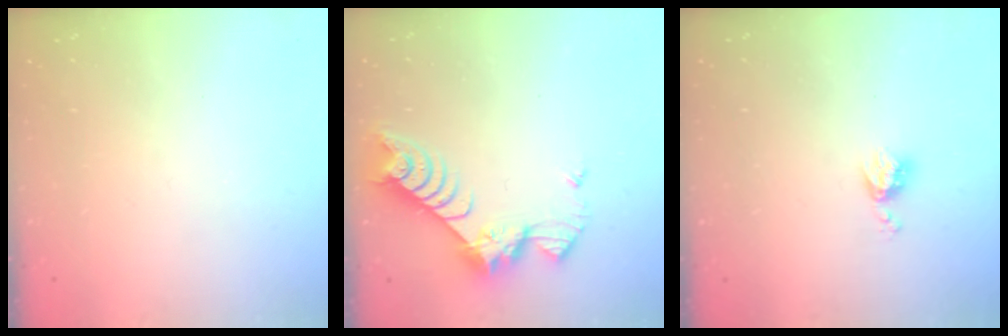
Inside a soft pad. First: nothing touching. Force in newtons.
{"total": 8.0, "press": 8.0, "slide": 0.8}
{"total": 4.3, "press": 4.2, "slide": 0.5}